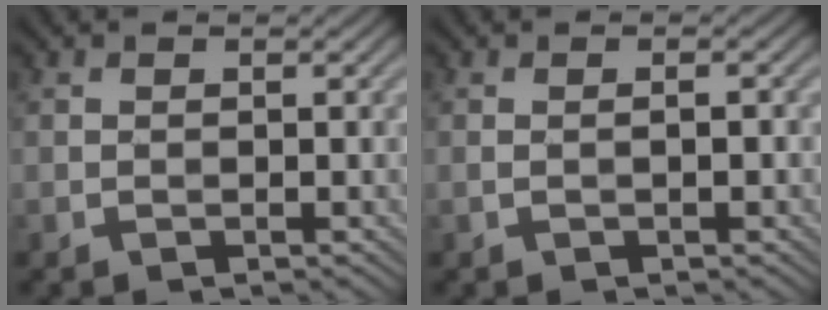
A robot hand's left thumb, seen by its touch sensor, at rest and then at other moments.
{"total": 1.0, "force": [-0.2, 0.1, 1.0], "torque": [-0.017, 0.004, -0.005]}